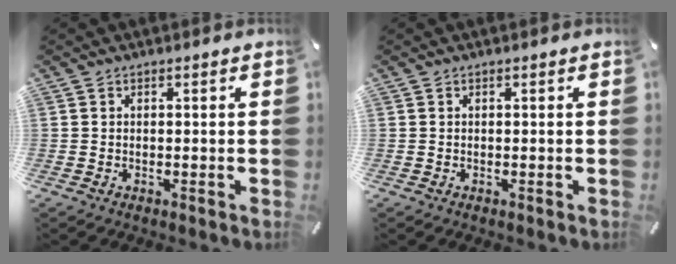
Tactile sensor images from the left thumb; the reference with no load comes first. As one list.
[{"total": 0.0}]